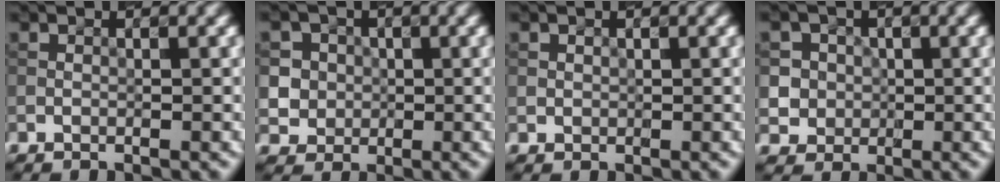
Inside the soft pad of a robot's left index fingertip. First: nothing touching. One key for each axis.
{"total": 5.2, "fx": -0.1, "fy": 5.1, "fz": 0.8, "tx": 0.004, "ty": 0.018, "tz": -0.011}
{"total": 0.5, "fx": 0.3, "fy": 0.3, "fz": -0.3, "tx": 0.013, "ty": -0.001, "tz": 0.008}
{"total": 4.4, "fx": 0.0, "fy": 4.4, "fz": 0.4, "tx": 0.019, "ty": 0.016, "tz": -0.010}